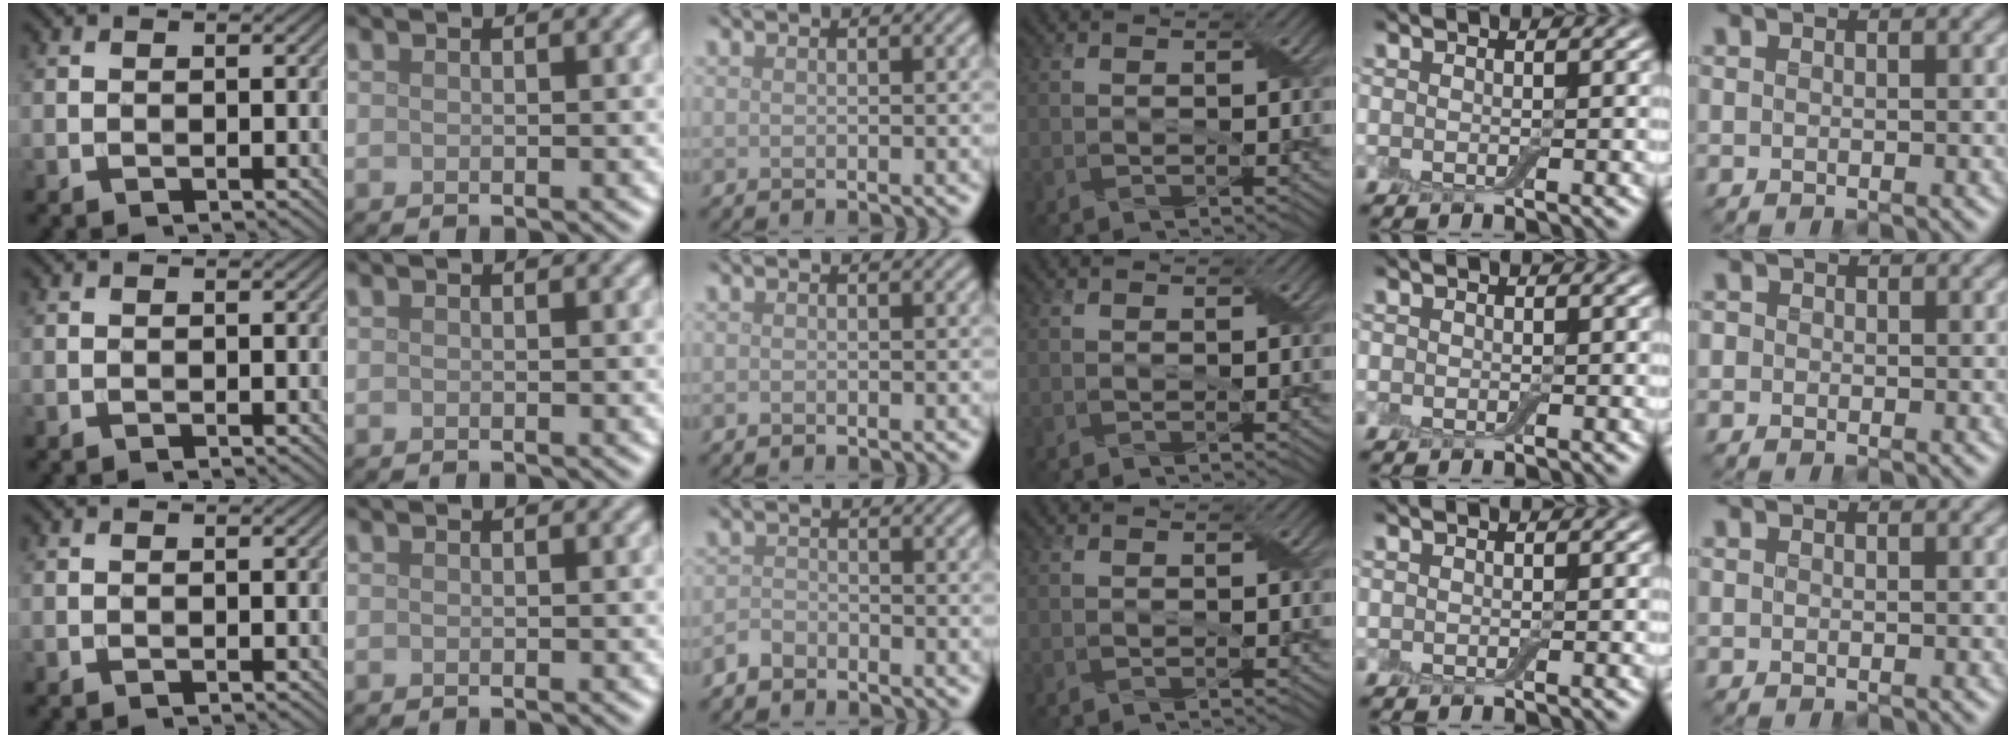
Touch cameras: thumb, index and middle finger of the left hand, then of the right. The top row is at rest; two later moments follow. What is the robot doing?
{"motion": "fold", "object": "aluminum foil"}